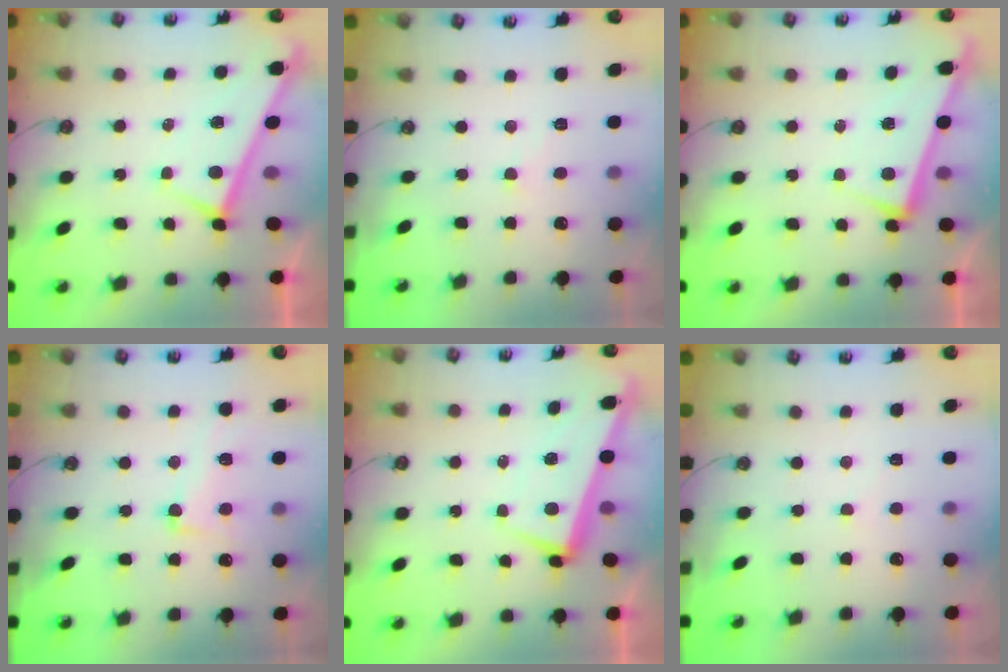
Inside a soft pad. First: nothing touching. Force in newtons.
{"total": 0.5, "press": 0.2, "slide": 0.5}
{"total": 1.6, "press": 1.5, "slide": 0.5}
{"total": 4.4, "press": 4.1, "slide": 1.6}
{"total": 2.2, "press": 1.4, "slide": 1.7}
{"total": 3.0, "press": 3.0, "slide": 0.5}